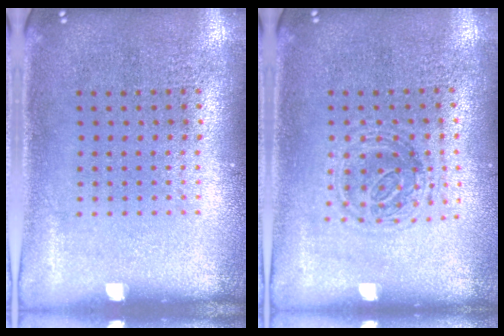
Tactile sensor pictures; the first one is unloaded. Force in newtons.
{"total": 1.2, "press": 1.1, "slide": 0.5}